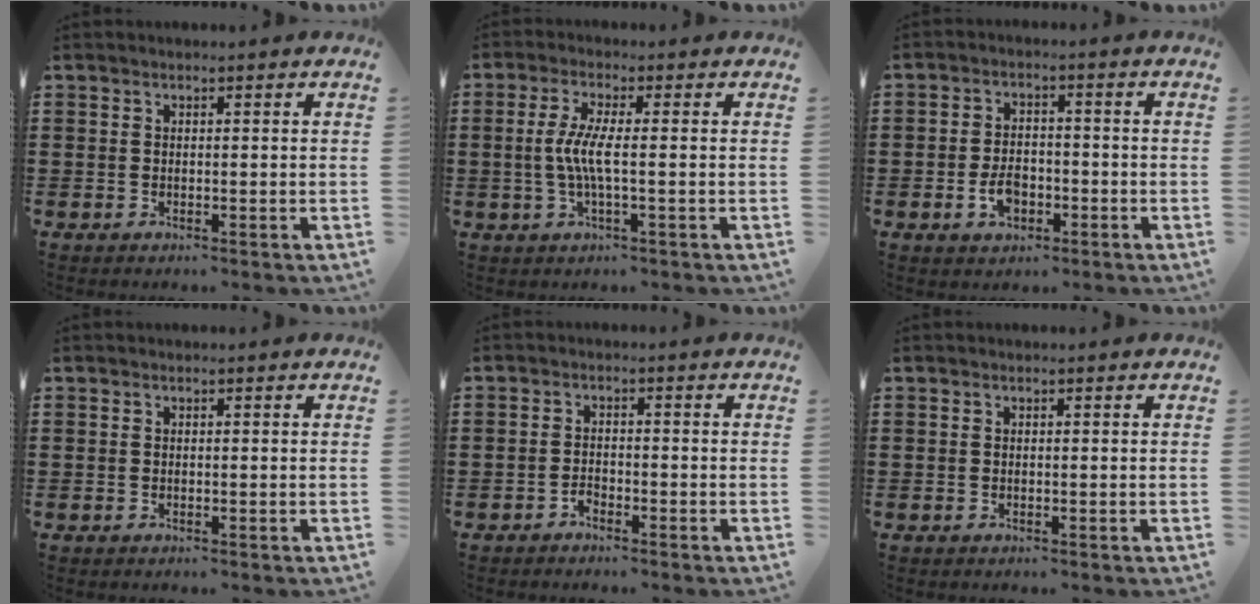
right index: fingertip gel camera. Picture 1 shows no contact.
{"total": 4.8, "force": [-0.6, 0.4, 4.8], "torque": [-0.108, -0.010, -0.022]}
{"total": 4.1, "force": [-1.7, 2.7, 2.6], "torque": [-0.057, 0.003, -0.034]}
{"total": 0.0}
{"total": 1.6, "force": [-1.4, 0.6, 0.2], "torque": [-0.008, 0.001, -0.029]}
{"total": 0.0}